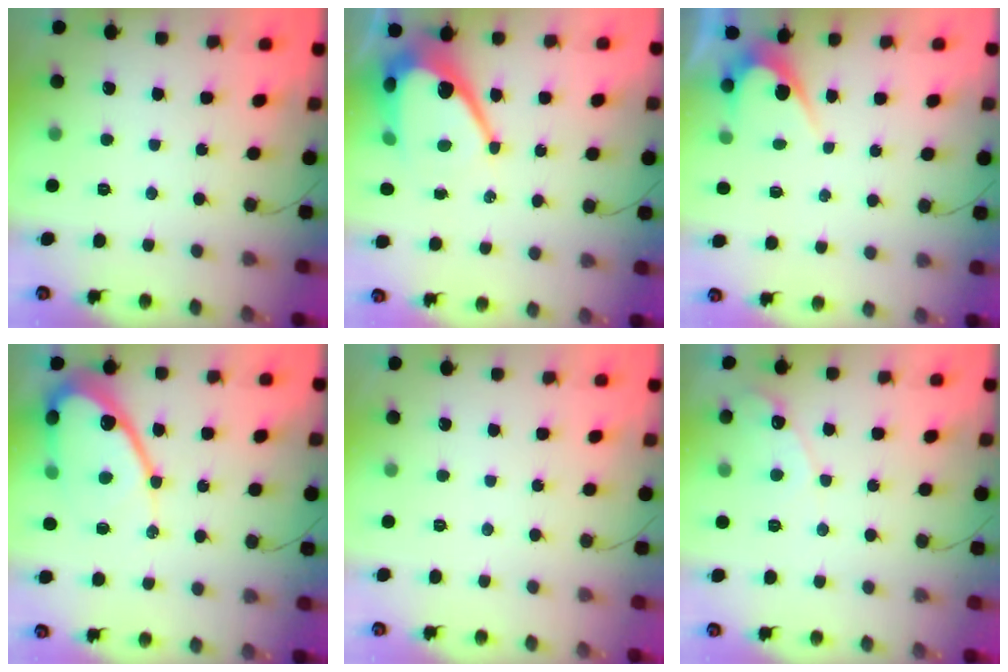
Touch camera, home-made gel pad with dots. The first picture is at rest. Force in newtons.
{"total": 12.6, "press": 12.6, "slide": 1.1}
{"total": 5.2, "press": 5.2, "slide": 0.3}
{"total": 14.2, "press": 14.1, "slide": 1.1}
{"total": 0.0}
{"total": 5.6, "press": 5.6, "slide": 0.1}